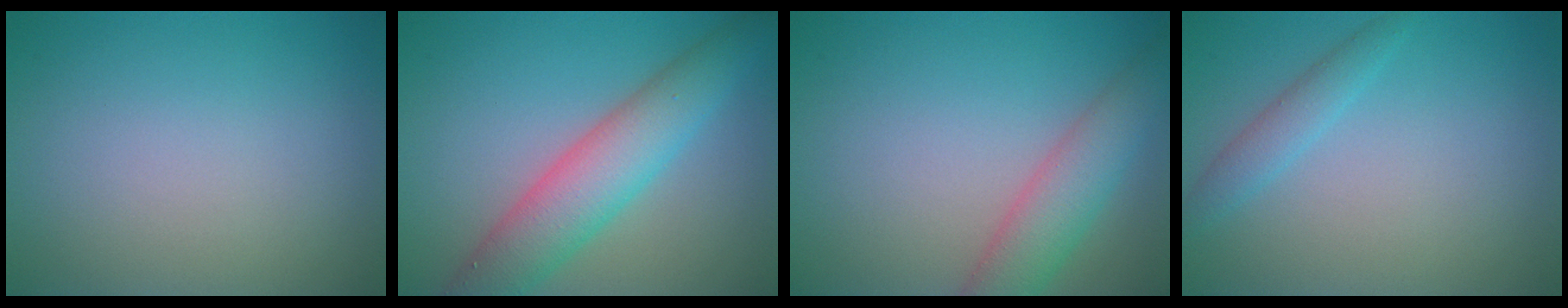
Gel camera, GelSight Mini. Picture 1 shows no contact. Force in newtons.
{"total": 6.3, "press": 6.3, "slide": 0.4}
{"total": 4.3, "press": 4.3, "slide": 0.3}
{"total": 1.8, "press": 1.8, "slide": 0.1}